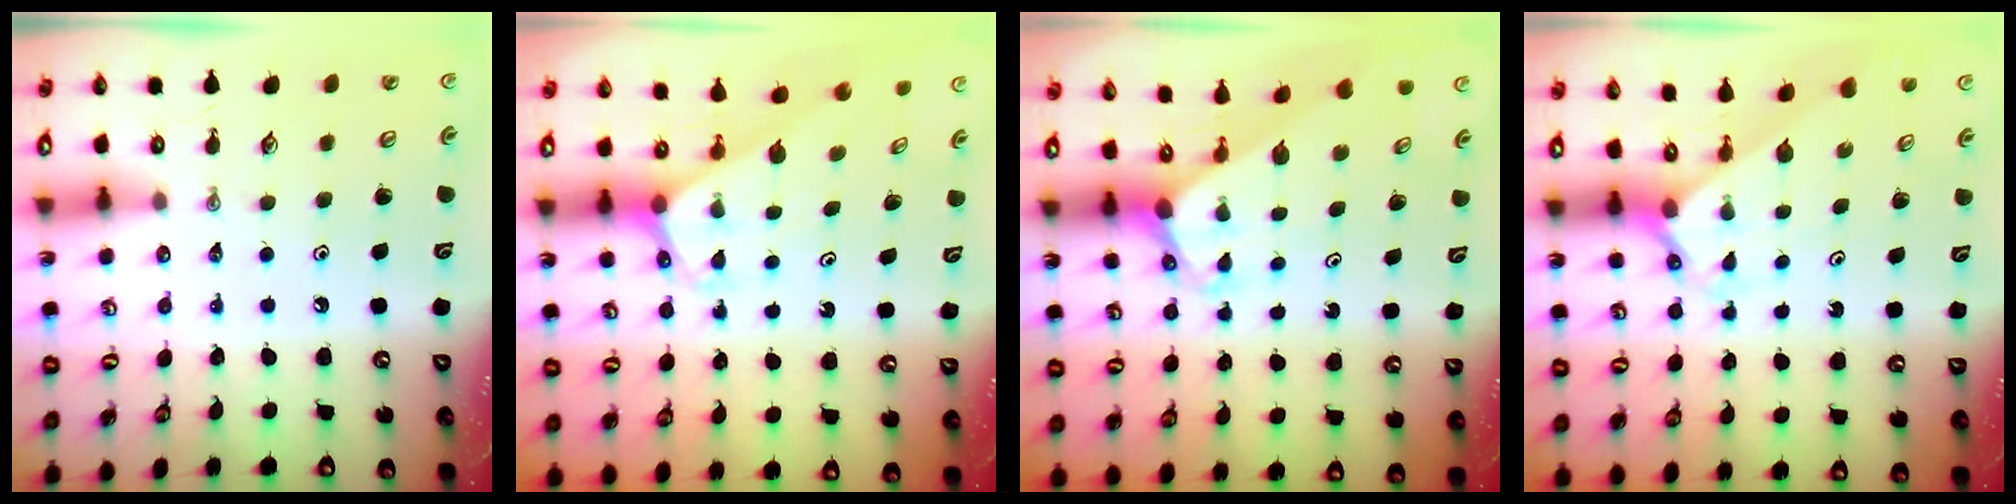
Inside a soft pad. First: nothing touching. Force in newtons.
{"total": 2.4, "press": 2.4, "slide": 0.1}
{"total": 2.9, "press": 2.9, "slide": 0.2}
{"total": 2.1, "press": 2.1, "slide": 0.2}